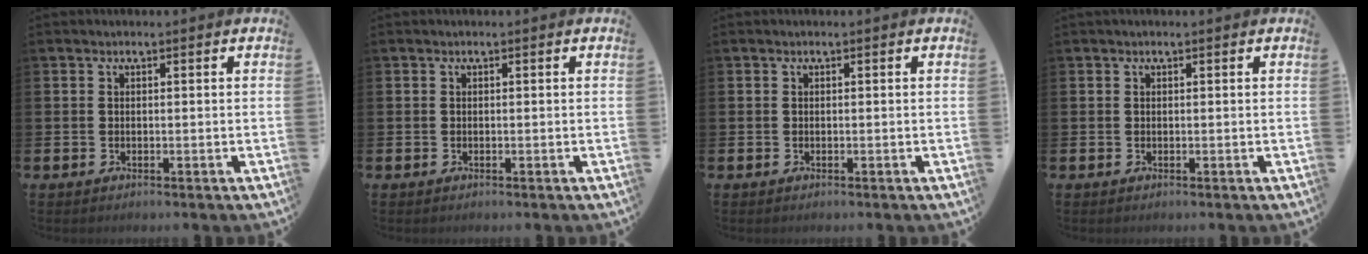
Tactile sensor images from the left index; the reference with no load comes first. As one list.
[{"total": 0.0}, {"total": 0.0}, {"total": 0.0}]